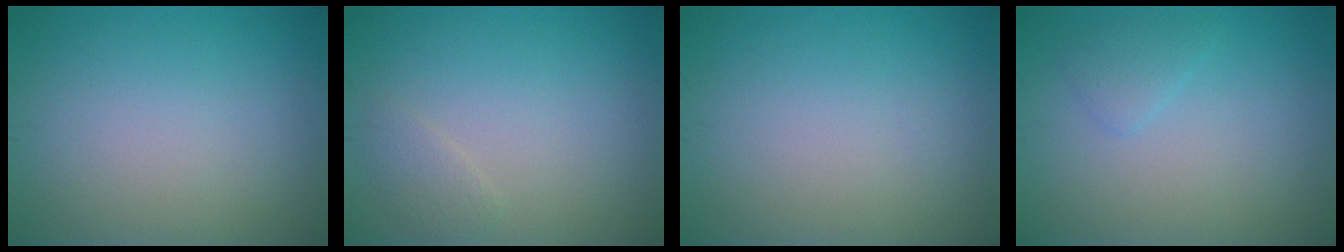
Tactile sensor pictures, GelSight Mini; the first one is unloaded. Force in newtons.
{"total": 1.2, "press": 1.2, "slide": 0.1}
{"total": 0.0}
{"total": 1.4, "press": 1.4, "slide": 0.1}